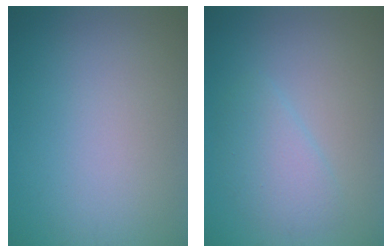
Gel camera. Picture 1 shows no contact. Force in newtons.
{"total": 2.8, "press": 2.7, "slide": 0.2}